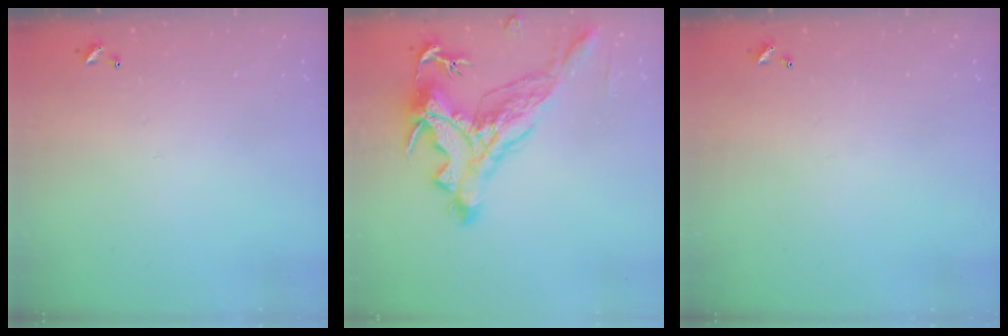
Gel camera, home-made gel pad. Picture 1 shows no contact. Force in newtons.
{"total": 6.8, "press": 6.6, "slide": 1.9}
{"total": 0.0}